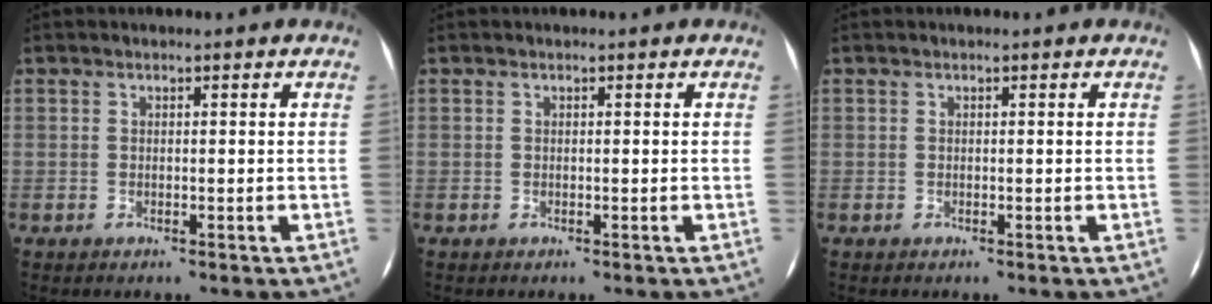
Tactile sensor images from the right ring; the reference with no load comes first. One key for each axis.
{"total": 0.0}
{"total": 0.0}